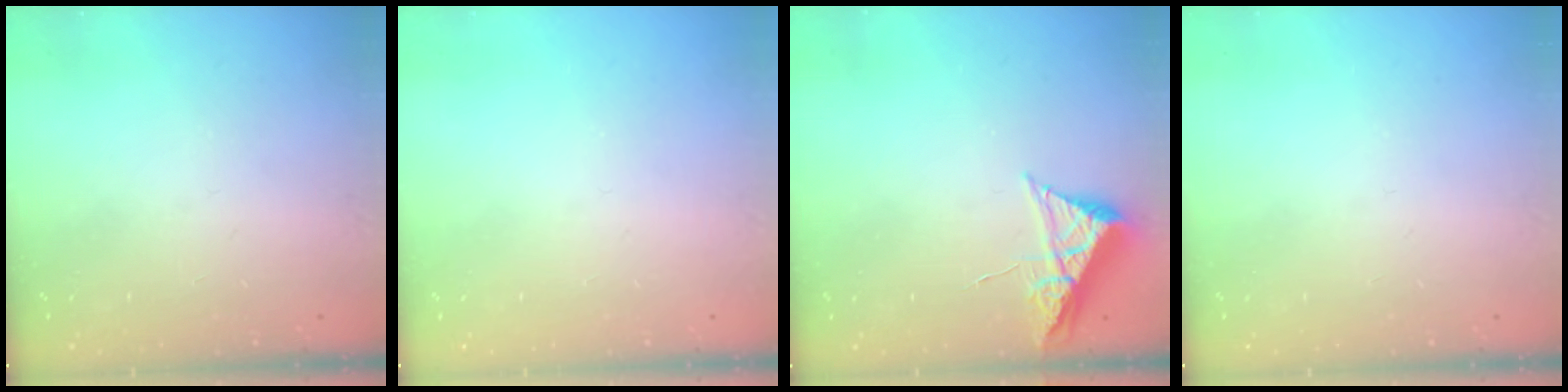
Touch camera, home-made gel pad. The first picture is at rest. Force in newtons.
{"total": 0.0}
{"total": 7.9, "press": 7.9, "slide": 0.8}
{"total": 0.0}